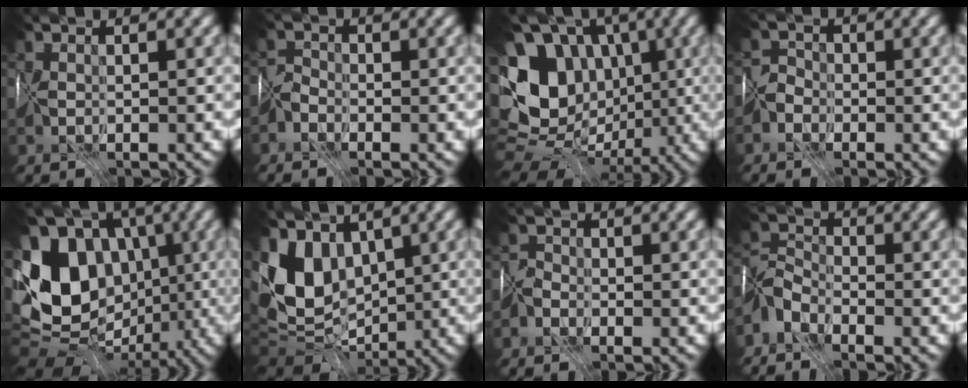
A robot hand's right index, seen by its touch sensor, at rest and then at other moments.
{"total": 1.3, "force": [-1.1, -0.2, -0.7], "torque": [0.008, 0.012, -0.031]}
{"total": 12.7, "force": [0.7, 10.9, 6.6], "torque": [-0.136, 0.011, 0.017]}
{"total": 1.5, "force": [-1.3, 0.6, -0.5], "torque": [0.013, 0.009, -0.032]}
{"total": 12.4, "force": [0.9, 9.9, 7.4], "torque": [-0.153, 0.019, 0.000]}
{"total": 7.7, "force": [2.0, 5.6, 4.9], "torque": [-0.113, -0.003, 0.034]}
{"total": 1.2, "force": [-0.8, -0.3, -0.8], "torque": [0.012, 0.011, -0.026]}
{"total": 2.6, "force": [-2.5, 0.6, 0.4], "torque": [-0.012, 0.007, -0.064]}